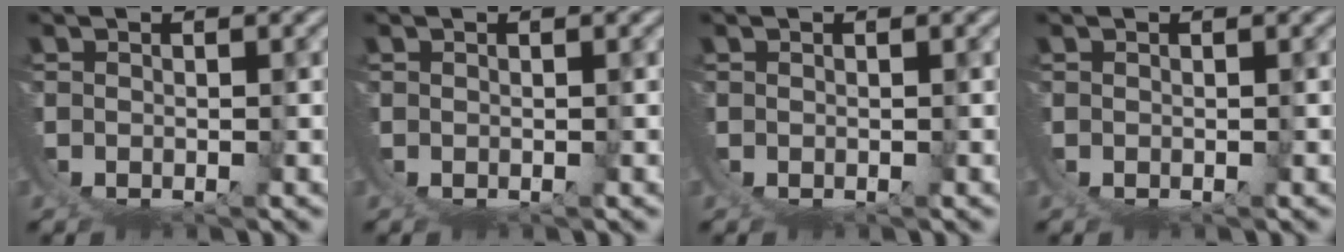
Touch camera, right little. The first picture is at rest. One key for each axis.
{"total": 0.0}
{"total": 0.0}
{"total": 0.0}